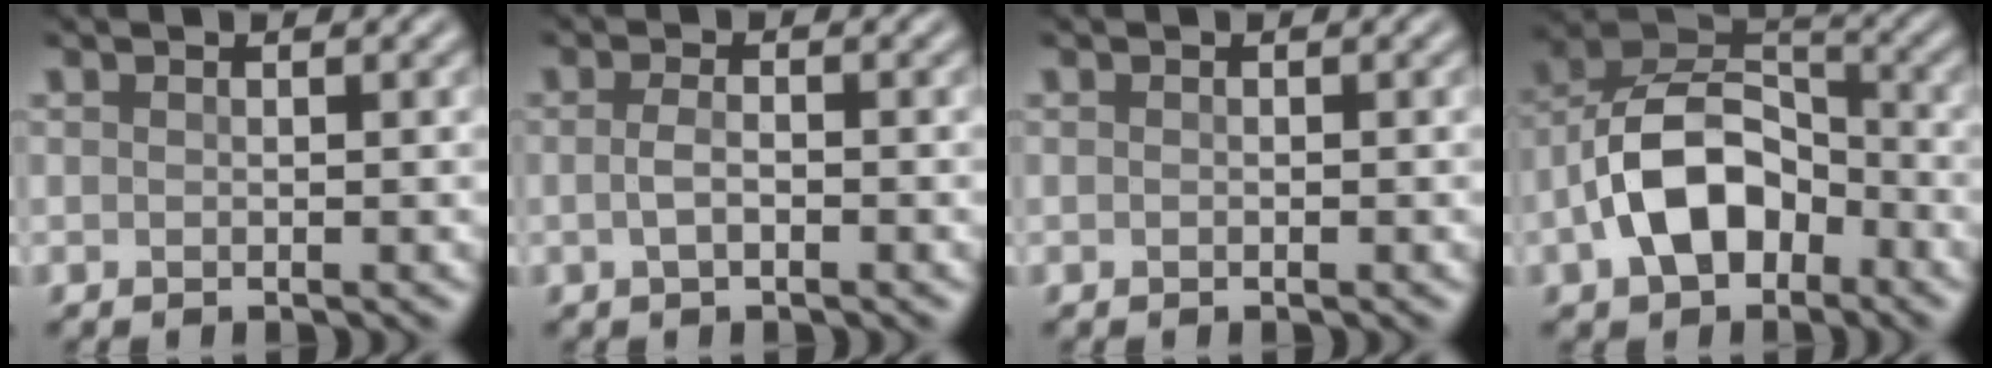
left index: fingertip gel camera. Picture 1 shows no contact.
{"total": 1.5, "force": [-0.4, 0.6, 1.4], "torque": [-0.031, 0.000, -0.010]}
{"total": 0.0}
{"total": 8.4, "force": [-2.9, 5.2, 5.9], "torque": [-0.106, 0.017, -0.061]}